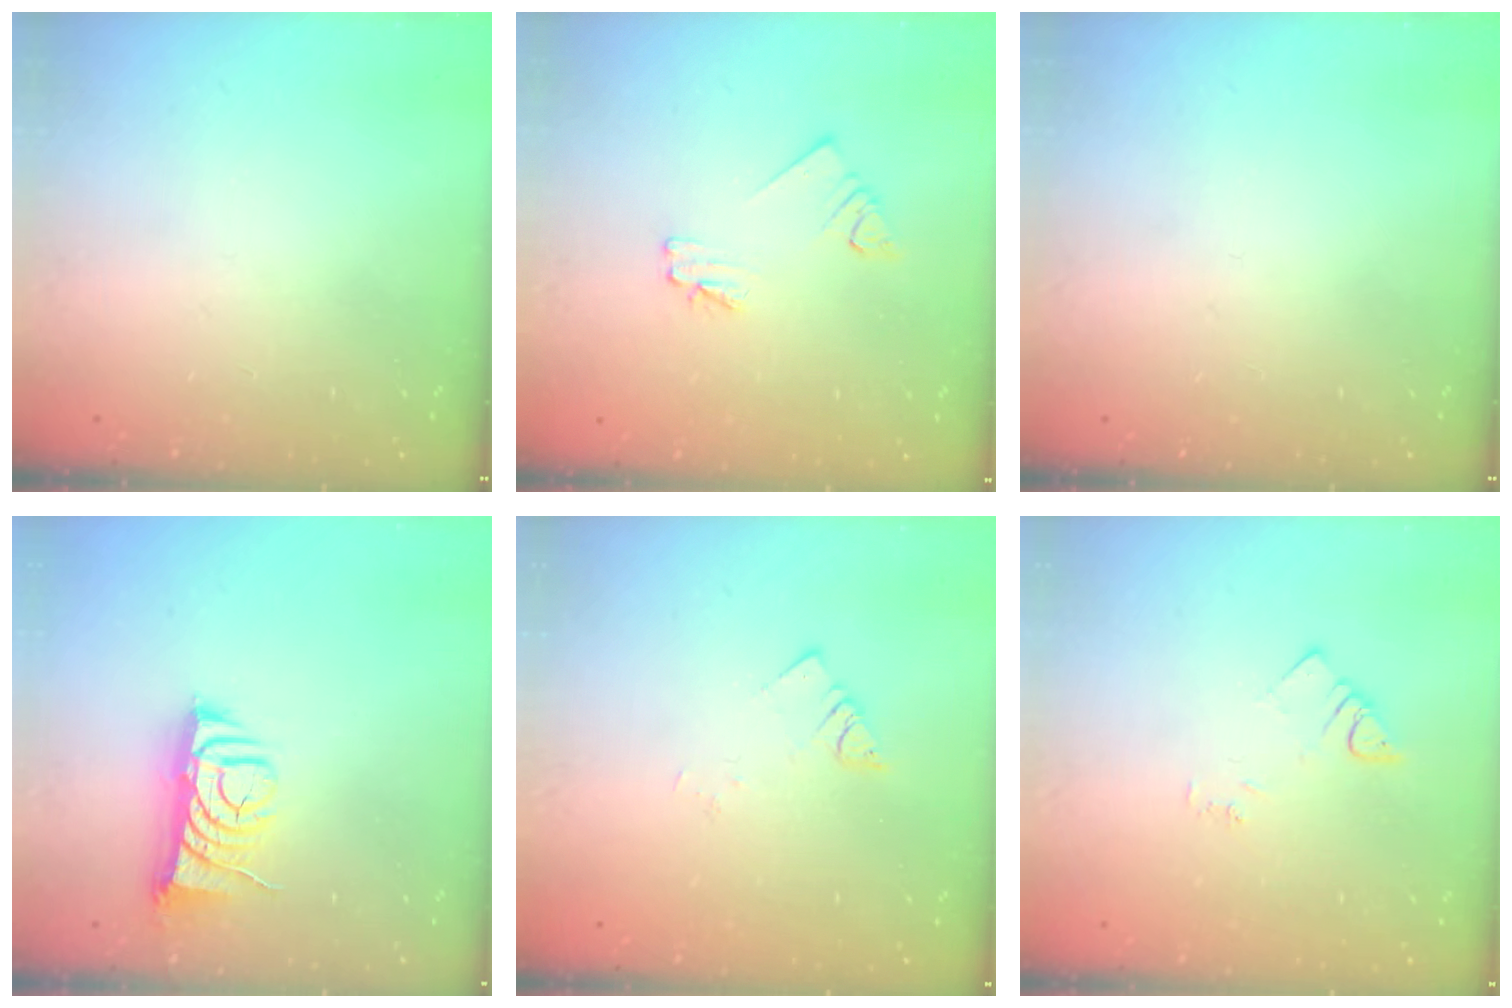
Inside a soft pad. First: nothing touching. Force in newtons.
{"total": 1.7, "press": 1.7, "slide": 0.1}
{"total": 0.0}
{"total": 8.3, "press": 8.2, "slide": 1.2}
{"total": 2.9, "press": 2.8, "slide": 0.6}
{"total": 3.0, "press": 2.9, "slide": 0.5}